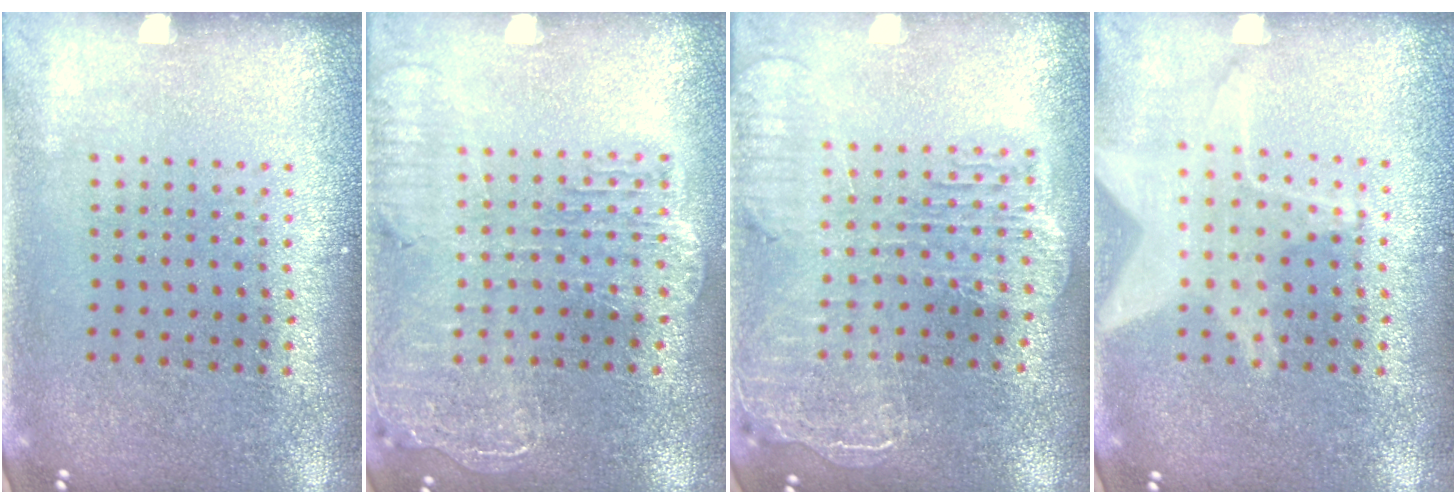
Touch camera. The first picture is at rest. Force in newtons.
{"total": 2.1, "press": 1.9, "slide": 0.9}
{"total": 2.5, "press": 2.2, "slide": 1.2}
{"total": 1.6, "press": 1.6, "slide": 0.2}